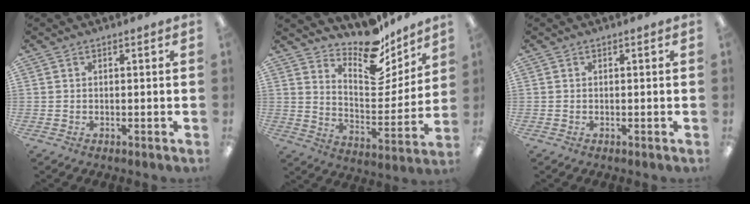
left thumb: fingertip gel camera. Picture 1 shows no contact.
{"total": 15.4, "force": [12.8, 6.2, 5.8], "torque": [-0.087, -0.109, 0.224]}
{"total": 0.0}